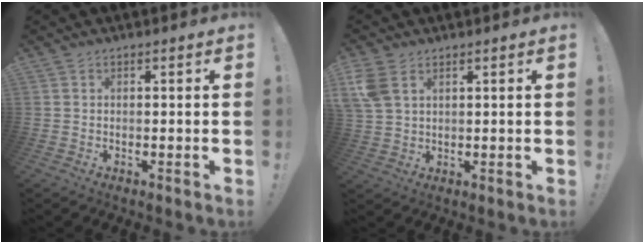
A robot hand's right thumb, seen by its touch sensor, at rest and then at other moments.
{"total": 6.5, "force": [3.0, 4.1, 4.1], "torque": [-0.082, -0.010, 0.058]}